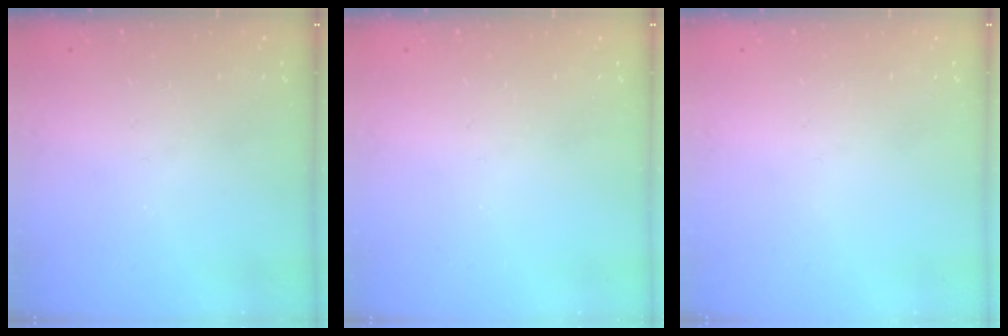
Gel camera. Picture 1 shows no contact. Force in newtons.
{"total": 0.0}
{"total": 0.0}